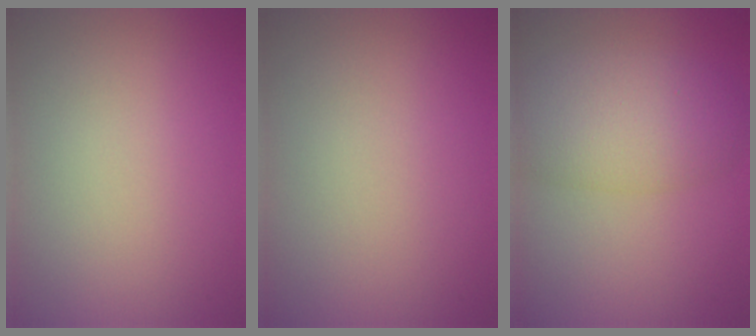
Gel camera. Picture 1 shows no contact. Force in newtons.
{"total": 0.0}
{"total": 5.9, "press": 5.9, "slide": 0.4}